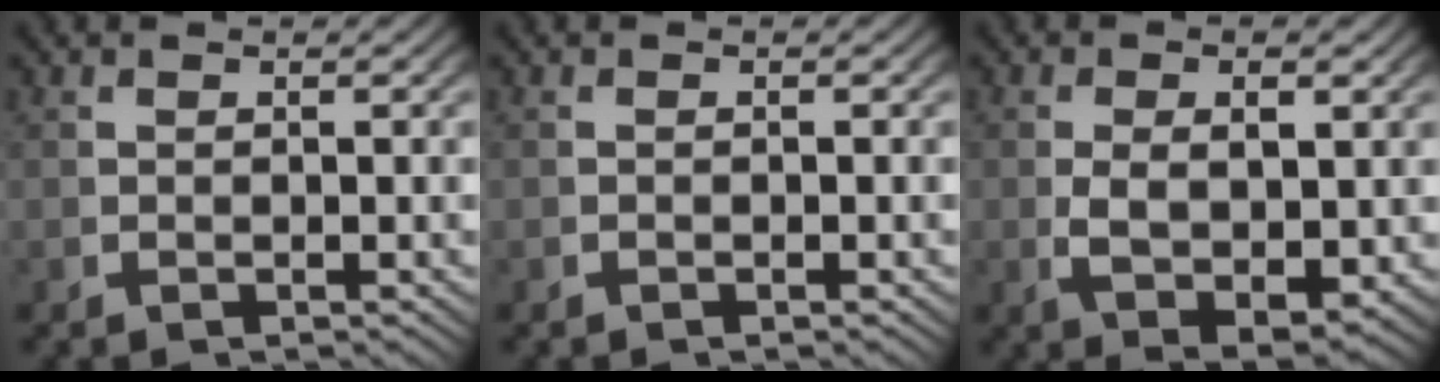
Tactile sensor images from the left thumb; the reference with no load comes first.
{"total": 0.0}
{"total": 5.8, "force": [-0.4, 3.6, 4.5], "torque": [-0.095, -0.030, 0.013]}